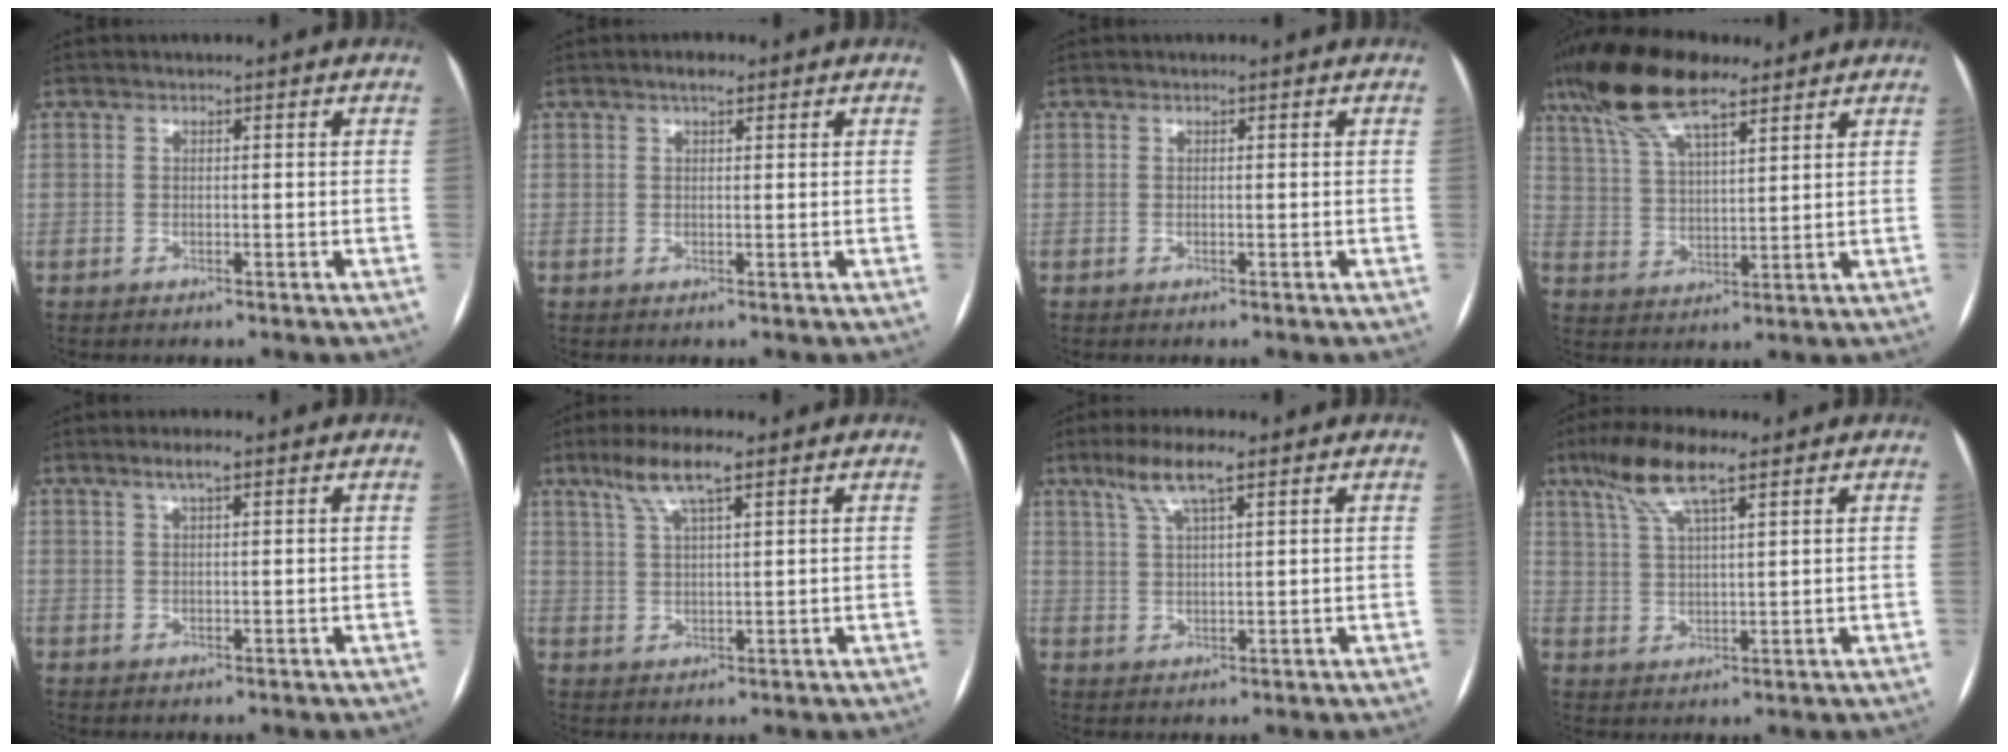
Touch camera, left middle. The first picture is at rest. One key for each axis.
{"total": 2.0, "fx": 1.3, "fy": 0.7, "fz": 1.4, "tx": -0.025, "ty": 0.008, "tz": 0.020}
{"total": 0.0}
{"total": 13.0, "fx": 9.5, "fy": 3.4, "fz": 8.3, "tx": -0.168, "ty": 0.027, "tz": 0.178}
{"total": 2.7, "fx": 1.7, "fy": 0.3, "fz": 2.1, "tx": -0.043, "ty": 0.009, "tz": 0.031}
{"total": 6.7, "fx": 4.3, "fy": 0.9, "fz": 5.1, "tx": -0.107, "ty": 0.015, "tz": 0.083}
{"total": 6.3, "fx": 4.0, "fy": 0.8, "fz": 4.8, "tx": -0.102, "ty": 0.015, "tz": 0.077}
{"total": 8.6, "fx": 5.5, "fy": 1.4, "fz": 6.4, "tx": -0.134, "ty": 0.018, "tz": 0.104}